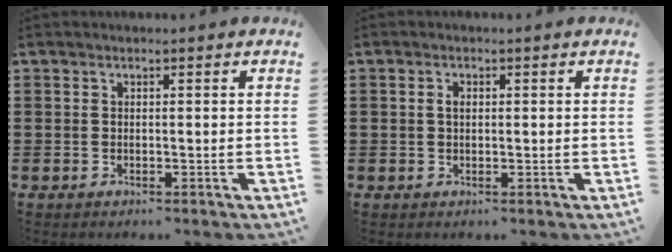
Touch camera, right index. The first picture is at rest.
{"total": 1.3, "force": [0.2, 0.7, 1.0], "torque": [-0.022, 0.006, 0.002]}